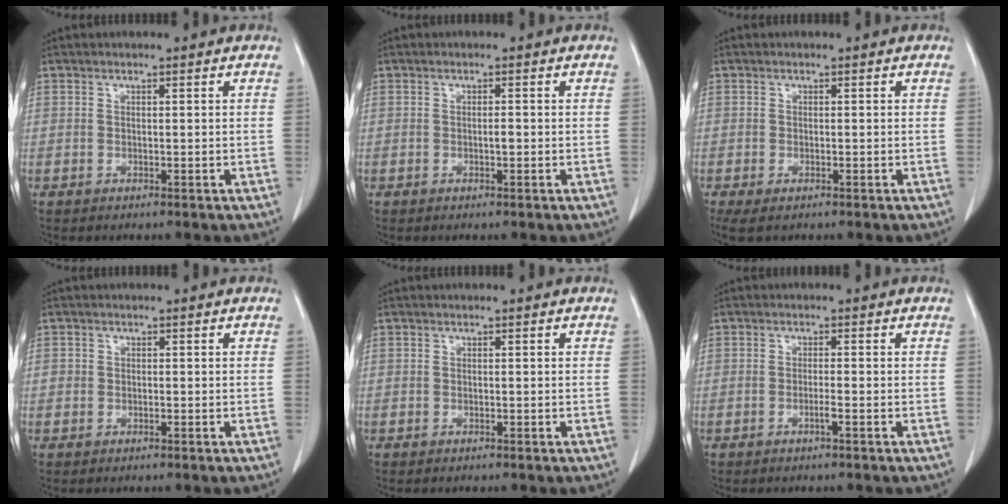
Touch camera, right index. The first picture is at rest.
{"total": 0.8, "force": [-0.1, 0.1, 0.8], "torque": [-0.014, 0.003, 0.001]}
{"total": 2.9, "force": [-1.8, 1.0, 2.0], "torque": [-0.038, -0.011, -0.029]}
{"total": 0.7, "force": [0.0, 0.7, 0.1], "torque": [0.004, 0.006, 0.001]}
{"total": 0.0}
{"total": 1.2, "force": [-0.5, -0.2, 1.0], "torque": [-0.019, 0.002, -0.009]}